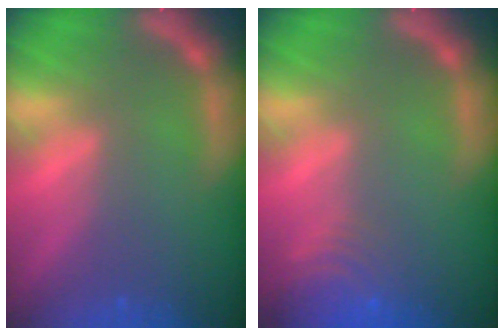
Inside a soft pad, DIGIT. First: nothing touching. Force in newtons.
{"total": 6.5}